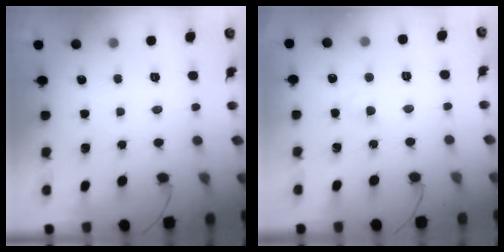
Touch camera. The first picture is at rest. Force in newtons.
{"total": 2.3, "press": 2.1, "slide": 1.0}